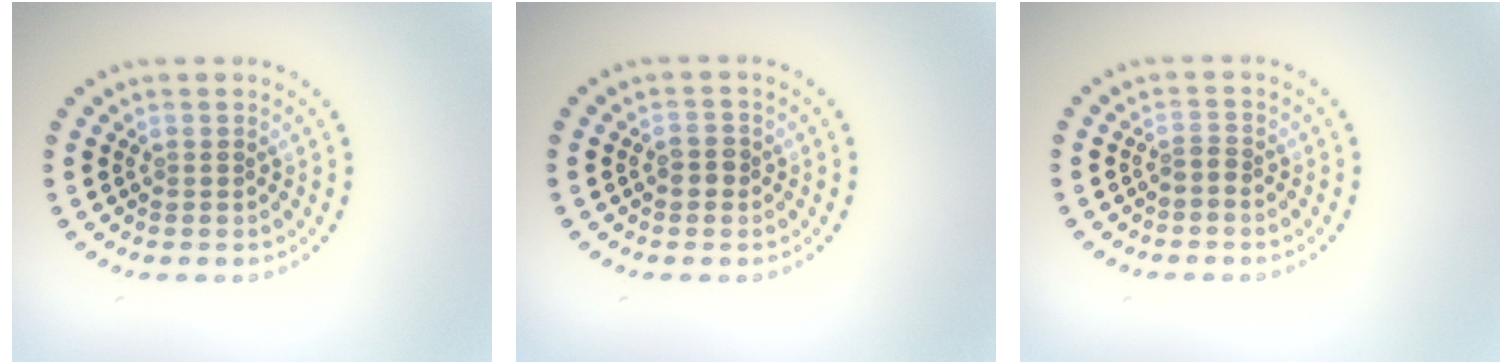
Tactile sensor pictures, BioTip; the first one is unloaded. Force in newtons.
{"total": 1.5, "press": 1.5, "slide": 0.4}
{"total": 0.8, "press": 0.5, "slide": 0.6}